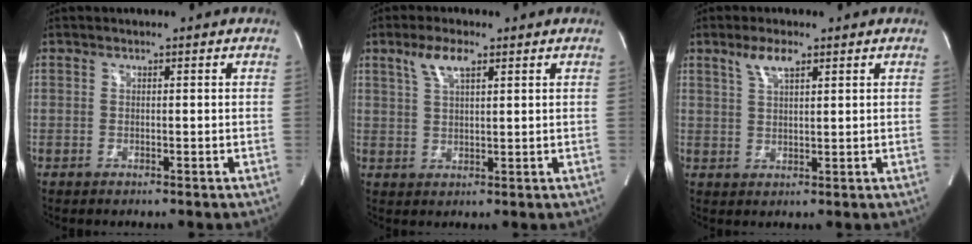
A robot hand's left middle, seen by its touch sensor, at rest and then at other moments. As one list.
[{"total": 4.7, "force": [2.7, 1.2, 3.6], "torque": [-0.079, 0.010, 0.055]}, {"total": 3.9, "force": [2.5, 1.0, 2.9], "torque": [-0.063, 0.007, 0.051]}]